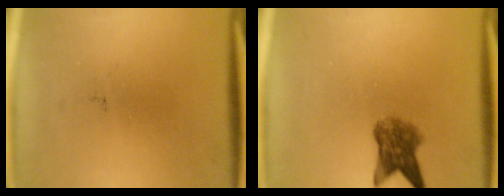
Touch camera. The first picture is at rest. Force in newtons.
{"total": 5.1}